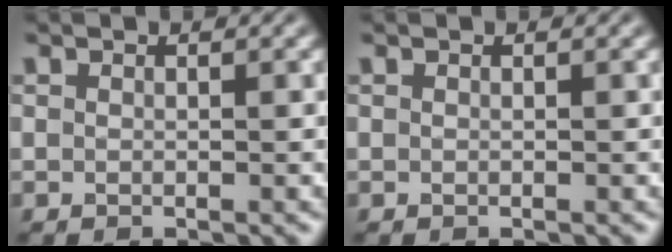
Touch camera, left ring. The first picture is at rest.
{"total": 0.0}